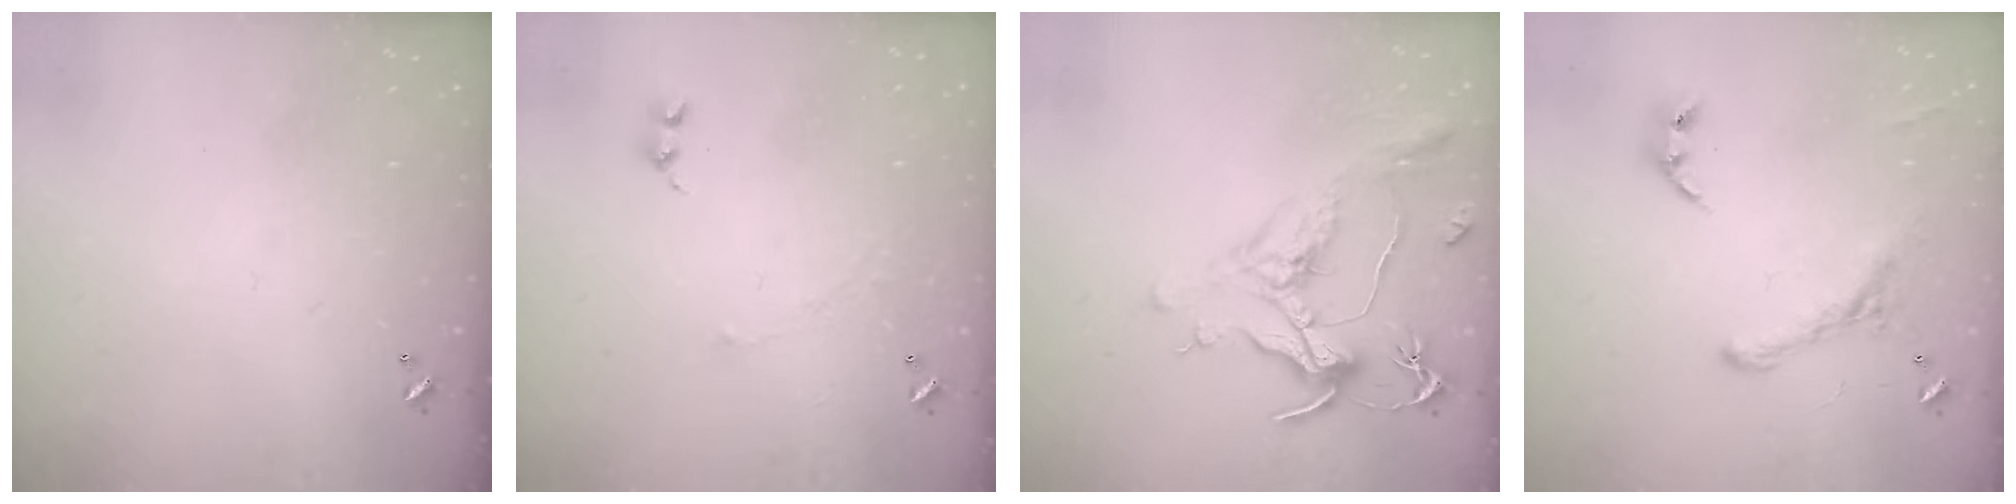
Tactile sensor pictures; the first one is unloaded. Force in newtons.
{"total": 2.0, "press": 1.9, "slide": 0.7}
{"total": 1.3, "press": 1.1, "slide": 0.7}
{"total": 2.9, "press": 2.7, "slide": 1.2}